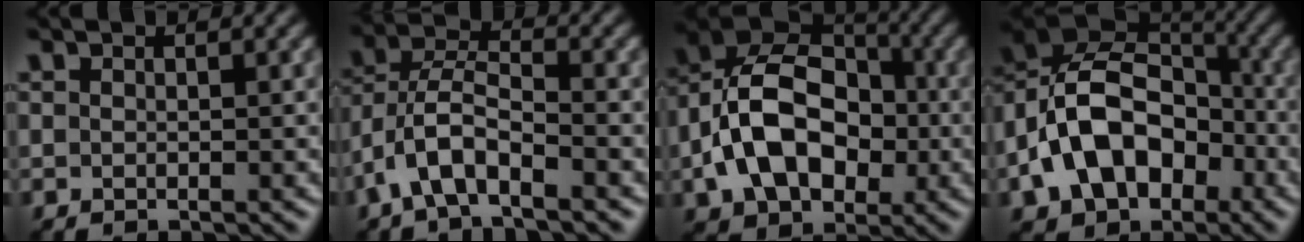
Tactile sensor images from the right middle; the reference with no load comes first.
{"total": 5.3, "force": [-3.0, 2.0, 3.9], "torque": [-0.079, 0.010, -0.064]}
{"total": 10.4, "force": [-1.9, 7.2, 7.3], "torque": [-0.137, 0.014, -0.042]}
{"total": 12.0, "force": [-3.7, 8.2, 7.9], "torque": [-0.143, 0.007, -0.066]}